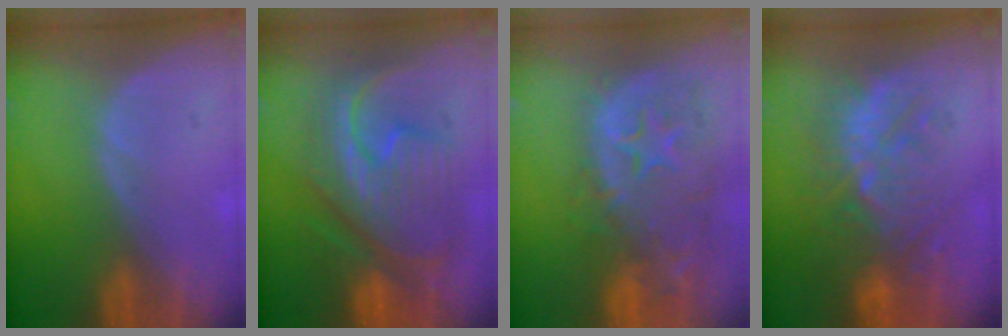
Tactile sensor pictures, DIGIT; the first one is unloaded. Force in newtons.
{"total": 12.4, "press": 12.3, "slide": 1.3}
{"total": 14.0, "press": 11.3, "slide": 8.3}
{"total": 9.8, "press": 9.5, "slide": 2.3}